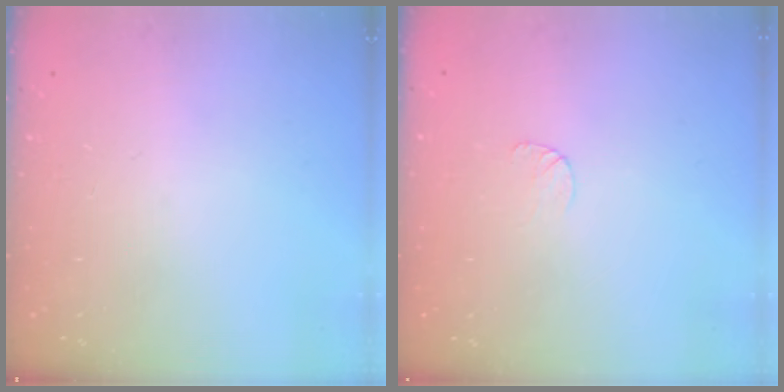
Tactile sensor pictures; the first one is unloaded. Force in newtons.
{"total": 3.7, "press": 3.7, "slide": 0.3}